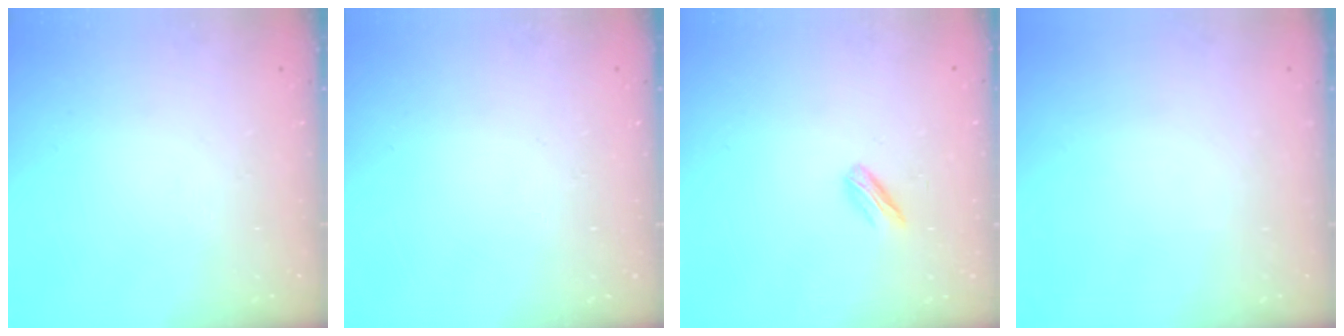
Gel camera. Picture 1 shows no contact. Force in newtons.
{"total": 0.0}
{"total": 2.9, "press": 2.8, "slide": 0.8}
{"total": 0.0}